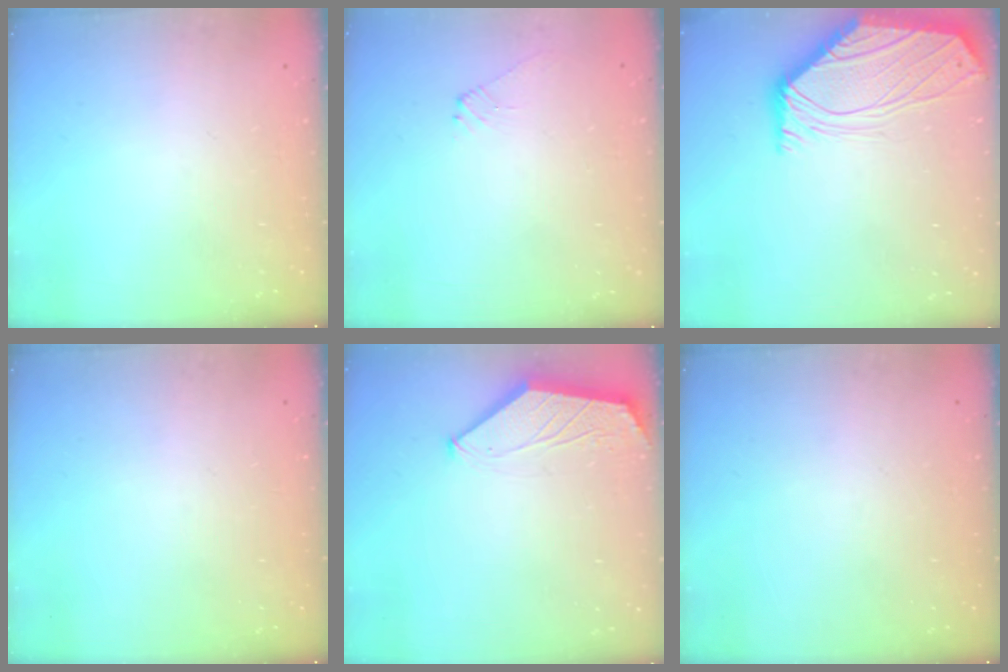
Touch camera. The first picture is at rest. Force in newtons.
{"total": 2.2, "press": 2.2, "slide": 0.6}
{"total": 0.5, "press": 0.4, "slide": 0.3}
{"total": 0.0}
{"total": 1.6, "press": 1.6, "slide": 0.3}
{"total": 0.0}